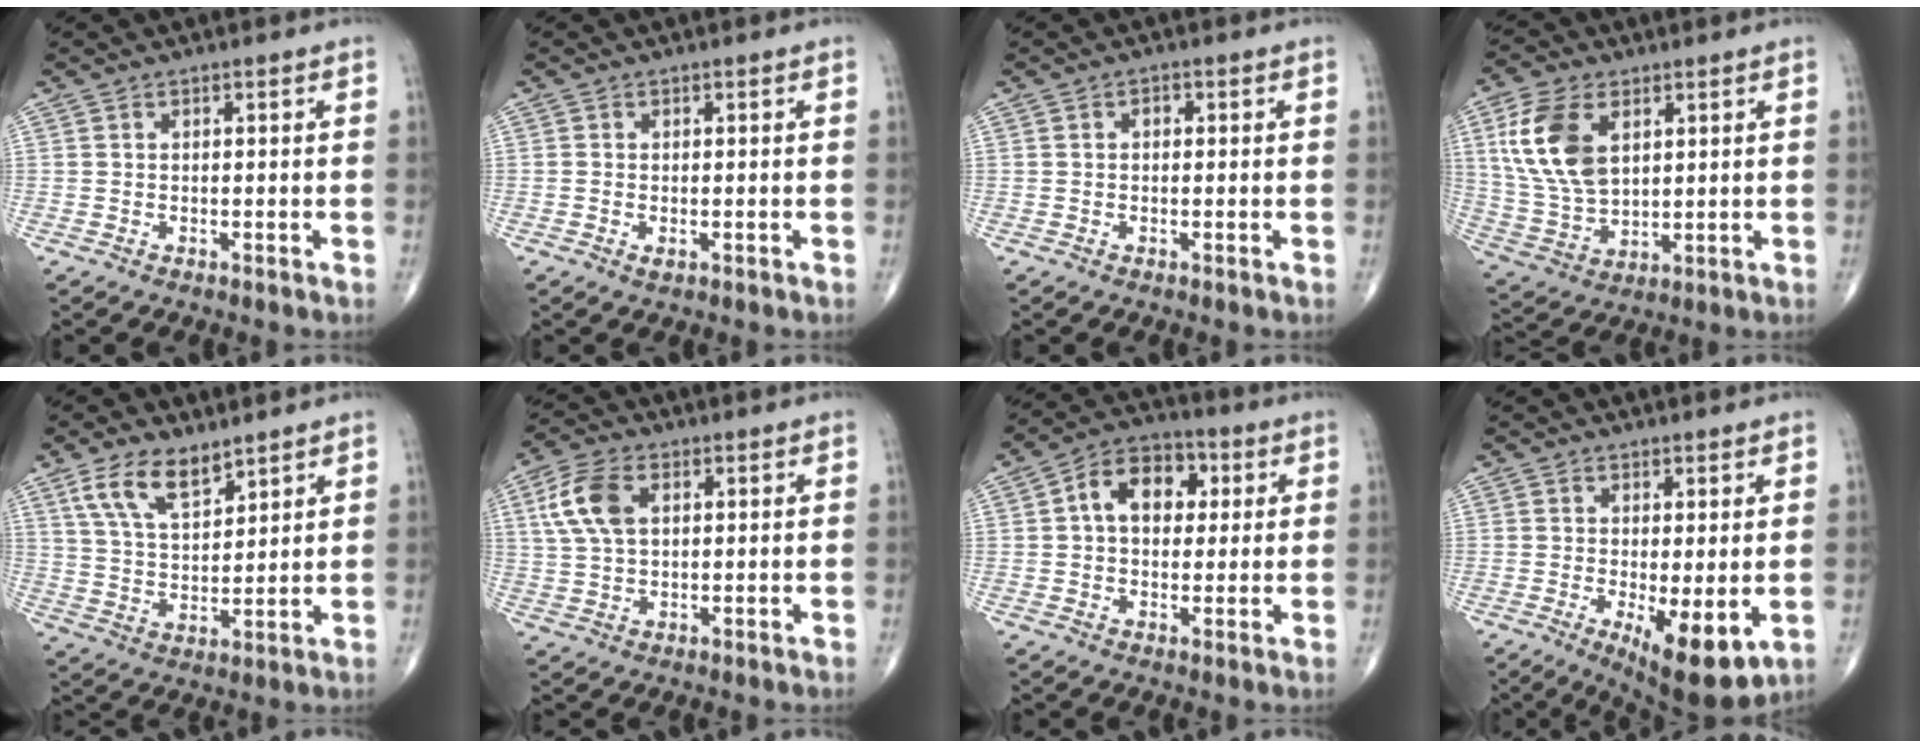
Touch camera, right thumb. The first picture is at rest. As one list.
[{"total": 1.1, "force": [-0.4, 0.6, 0.9], "torque": [-0.015, -0.003, -0.007]}, {"total": 1.2, "force": [0.1, 0.9, 0.7], "torque": [-0.006, 0.006, -0.002]}, {"total": 14.1, "force": [4.6, 8.4, 10.4], "torque": [-0.204, -0.013, 0.097]}, {"total": 9.5, "force": [6.2, 4.2, 5.9], "torque": [-0.098, -0.032, 0.125]}, {"total": 8.7, "force": [2.5, 5.1, 6.6], "torque": [-0.139, 0.007, 0.048]}, {"total": 10.7, "force": [2.2, 7.4, 7.4], "torque": [-0.091, 0.019, 0.027]}, {"total": 10.0, "force": [-2.3, 3.3, 9.1], "torque": [-0.133, -0.026, -0.027]}]